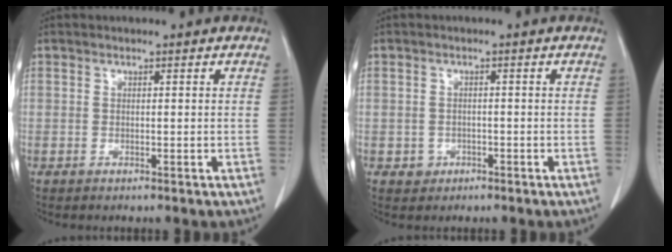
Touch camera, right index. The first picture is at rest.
{"total": 2.0, "force": [-0.8, 1.8, 0.2], "torque": [0.000, 0.008, -0.010]}